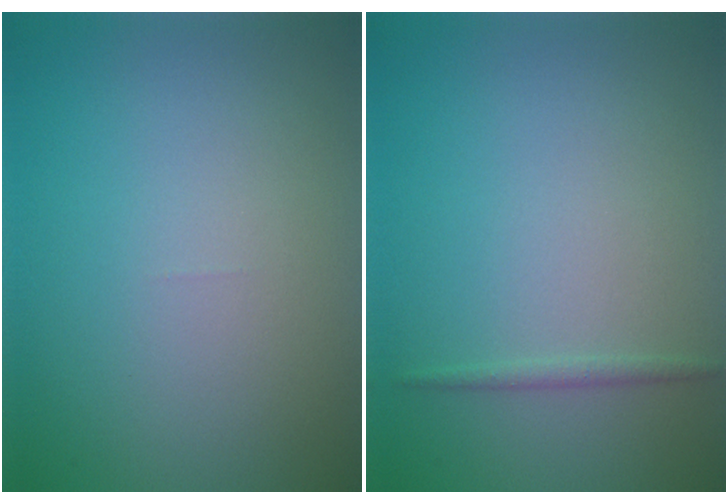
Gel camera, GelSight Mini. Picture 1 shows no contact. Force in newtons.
{"total": 0.7, "press": 0.7, "slide": 0.0}